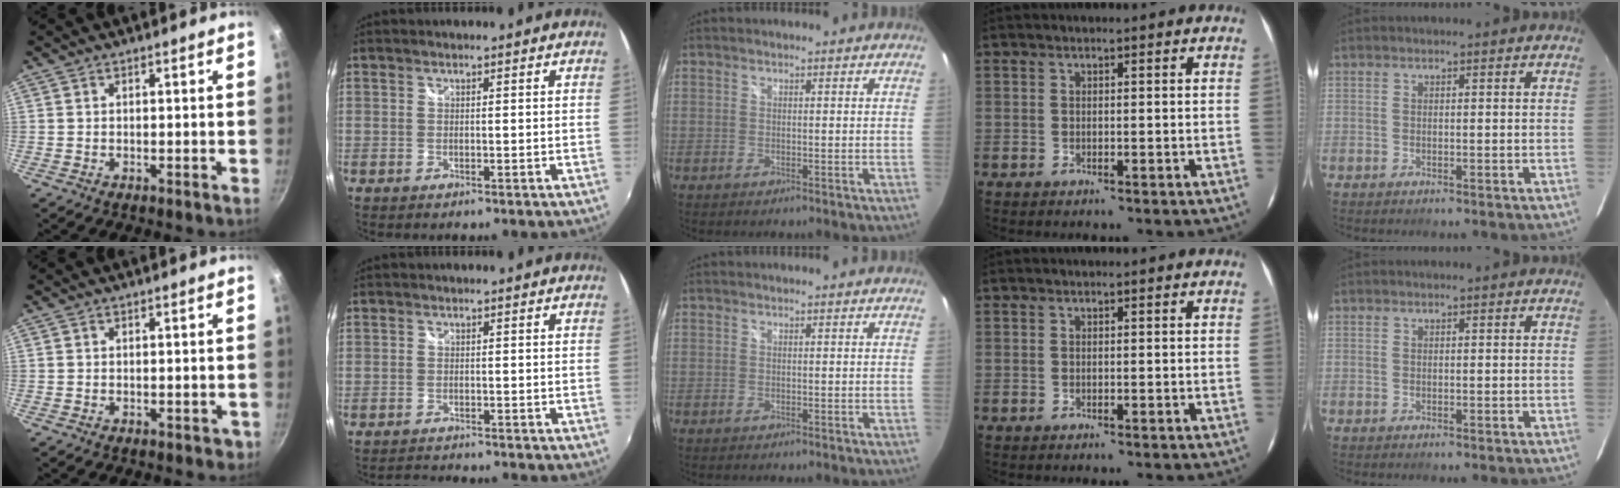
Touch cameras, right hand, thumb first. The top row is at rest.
{"thumb": {"total": 1.5, "force": [-0.8, 1.1, 0.7], "torque": [0.005, 0.012, 0.000]}, "index": {"total": 2.1, "force": [-2.0, 0.6, -0.1], "torque": [-0.006, -0.001, -0.038]}}